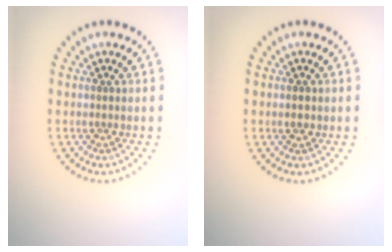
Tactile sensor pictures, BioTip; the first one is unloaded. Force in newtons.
{"total": 1.2, "press": 1.2, "slide": 0.2}